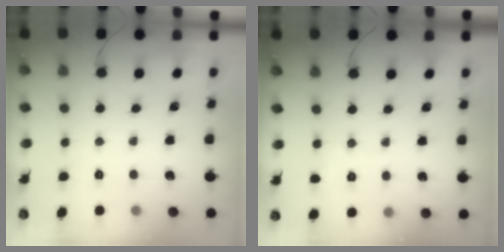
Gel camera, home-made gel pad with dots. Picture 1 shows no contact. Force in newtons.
{"total": 1.7, "press": 1.0, "slide": 1.3}